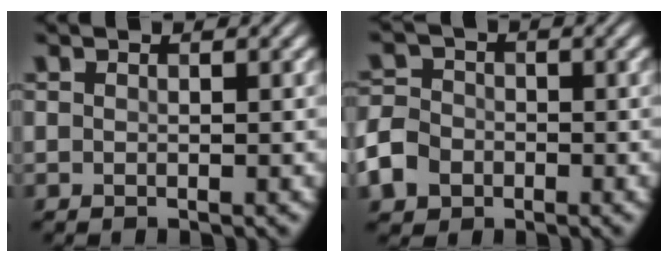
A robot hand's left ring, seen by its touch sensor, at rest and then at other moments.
{"total": 4.3, "force": [-1.8, 3.5, 1.7], "torque": [-0.031, -0.008, -0.044]}